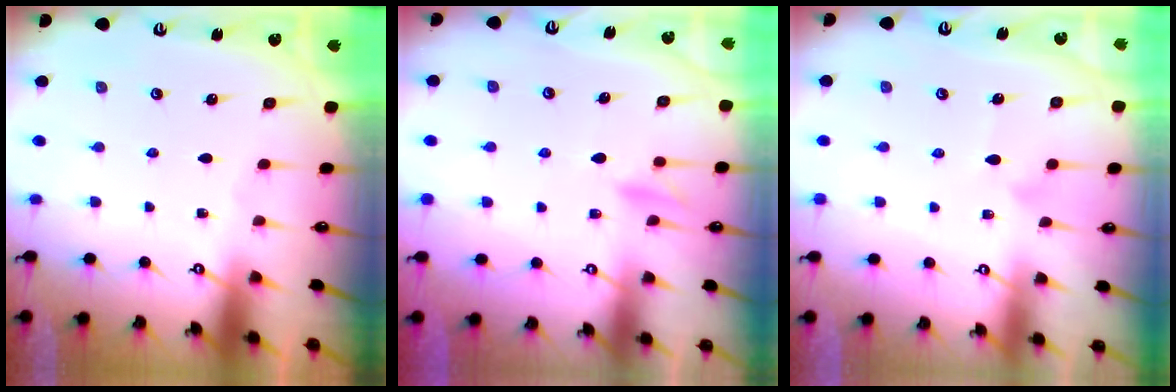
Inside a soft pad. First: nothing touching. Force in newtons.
{"total": 9.0, "press": 9.0, "slide": 0.3}
{"total": 6.5, "press": 6.5, "slide": 0.3}